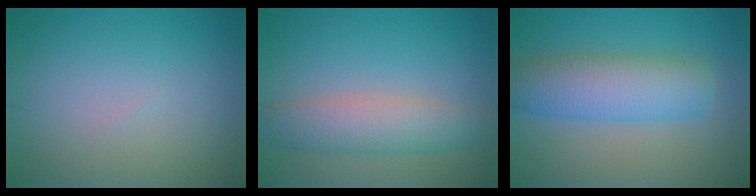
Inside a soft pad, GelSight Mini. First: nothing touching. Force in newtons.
{"total": 4.6, "press": 4.6, "slide": 0.1}
{"total": 6.5, "press": 6.5, "slide": 0.2}